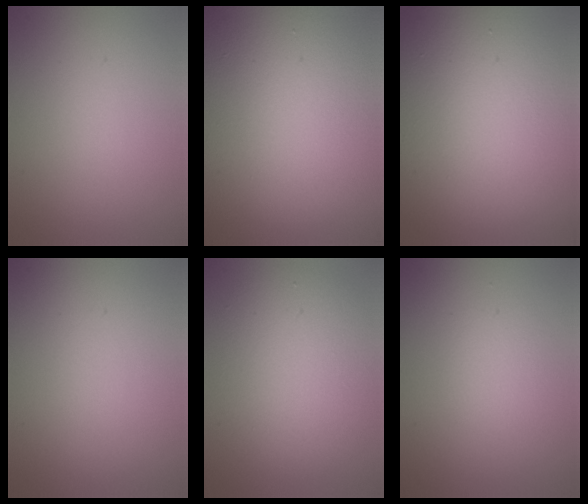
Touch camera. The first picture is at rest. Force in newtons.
{"total": 26.9, "press": 26.9, "slide": 1.3}
{"total": 18.1, "press": 18.1, "slide": 0.8}
{"total": 0.0}
{"total": 5.5, "press": 5.5, "slide": 0.2}
{"total": 1.4, "press": 1.4, "slide": 0.1}